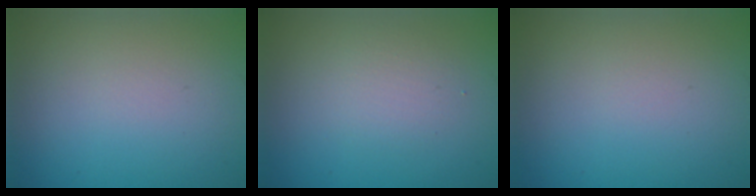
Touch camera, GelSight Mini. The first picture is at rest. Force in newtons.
{"total": 2.0, "press": 2.0, "slide": 0.1}
{"total": 0.0}